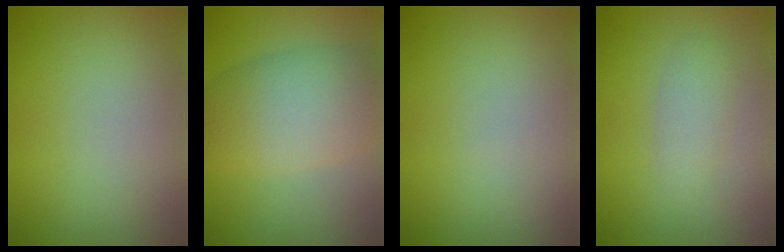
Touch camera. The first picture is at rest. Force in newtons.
{"total": 8.0, "press": 8.0, "slide": 0.3}
{"total": 0.0}
{"total": 1.7, "press": 1.7, "slide": 0.1}